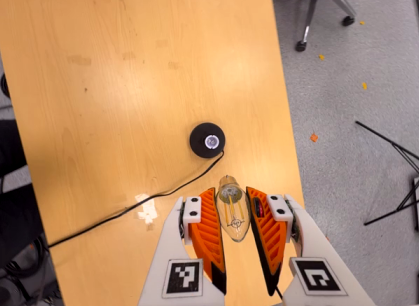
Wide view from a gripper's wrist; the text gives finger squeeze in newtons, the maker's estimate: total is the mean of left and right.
{"total": 14.1, "left": 15.4, "right": 12.9}